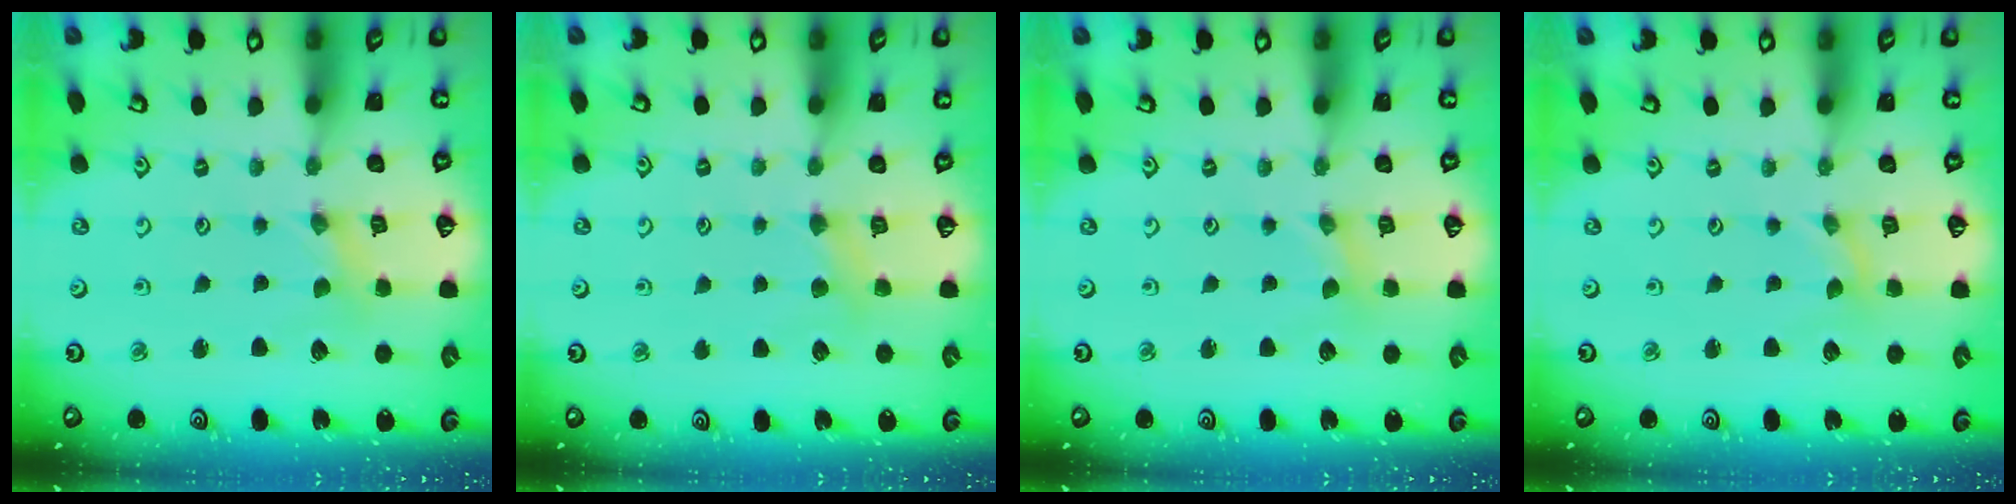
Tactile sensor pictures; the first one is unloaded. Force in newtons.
{"total": 4.7, "press": 4.6, "slide": 0.6}
{"total": 0.0}
{"total": 0.0}